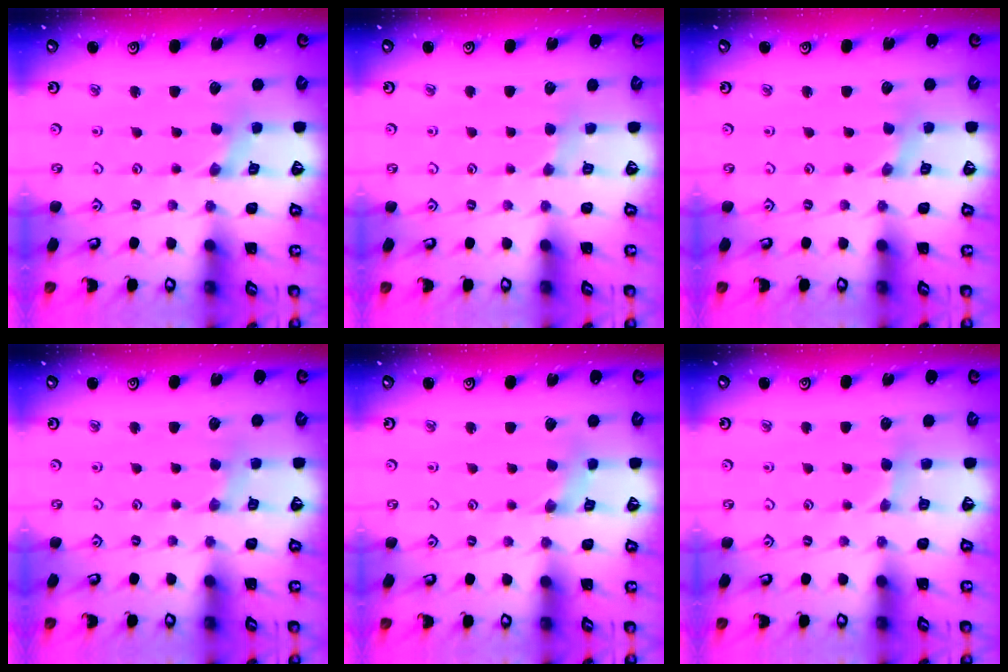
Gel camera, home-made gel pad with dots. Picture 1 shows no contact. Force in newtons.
{"total": 2.8, "press": 2.7, "slide": 0.5}
{"total": 0.8, "press": 0.8, "slide": 0.1}
{"total": 2.1, "press": 2.1, "slide": 0.3}
{"total": 1.2, "press": 1.2, "slide": 0.2}
{"total": 3.2, "press": 3.2, "slide": 0.4}